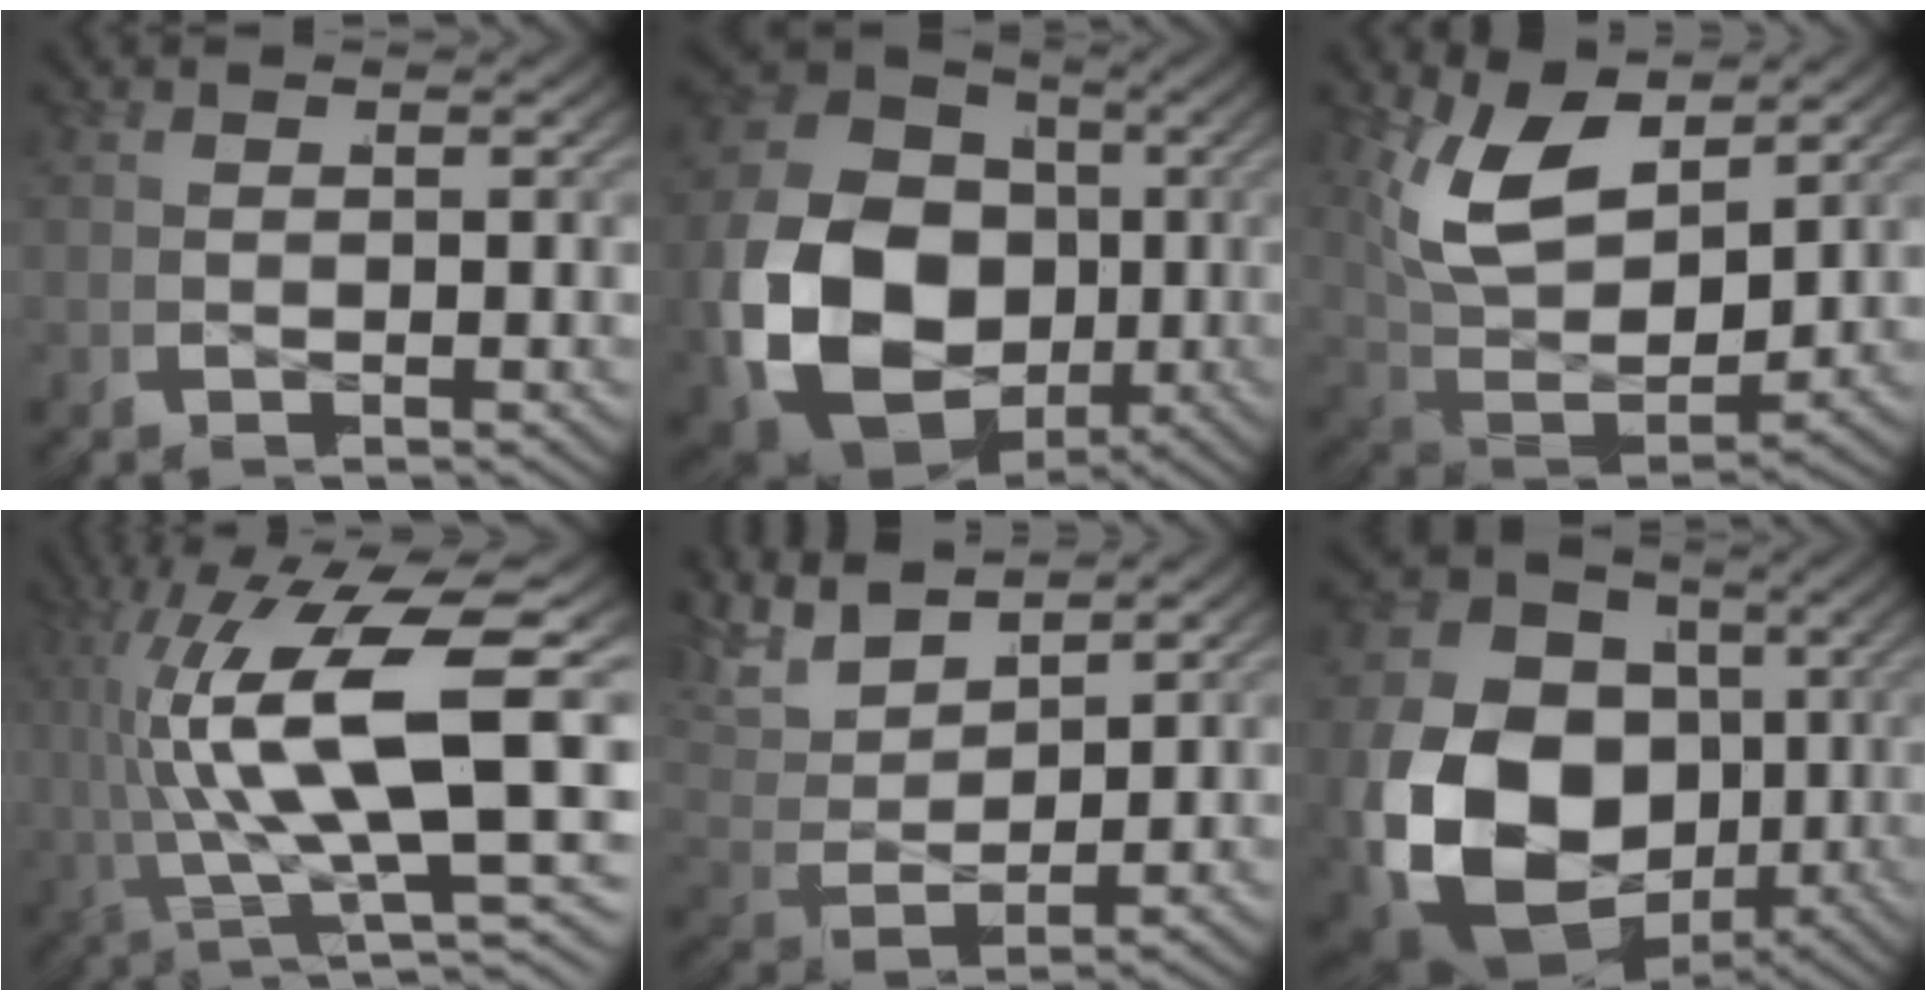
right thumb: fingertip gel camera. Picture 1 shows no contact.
{"total": 21.6, "force": [-1.6, 15.9, 14.5], "torque": [-0.319, -0.044, -0.015]}
{"total": 10.9, "force": [1.3, 7.6, 7.8], "torque": [-0.208, -0.035, 0.038]}
{"total": 13.2, "force": [0.1, 5.4, 12.0], "torque": [-0.251, -0.012, 0.009]}
{"total": 5.6, "force": [3.0, 3.2, 3.5], "torque": [-0.110, 0.006, 0.050]}
{"total": 25.0, "force": [-1.8, 19.3, 15.9], "torque": [-0.328, -0.048, -0.024]}